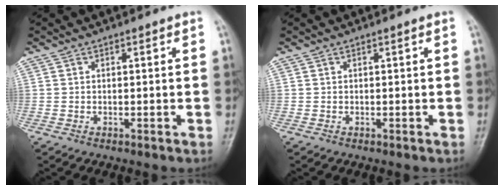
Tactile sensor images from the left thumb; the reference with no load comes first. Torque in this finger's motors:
{"motor_torque": [0.00, 0.00, -0.03, -0.03, 0.00]}